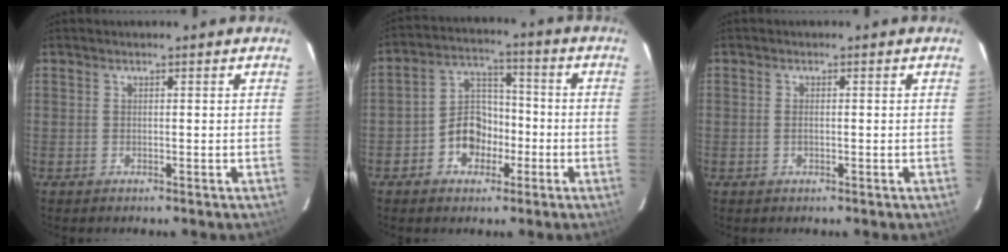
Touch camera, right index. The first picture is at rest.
{"total": 8.2, "force": [-3.4, 6.3, 4.0], "torque": [-0.076, 0.027, -0.054]}
{"total": 1.0, "force": [-0.2, 0.4, 0.9], "torque": [-0.018, 0.001, -0.004]}